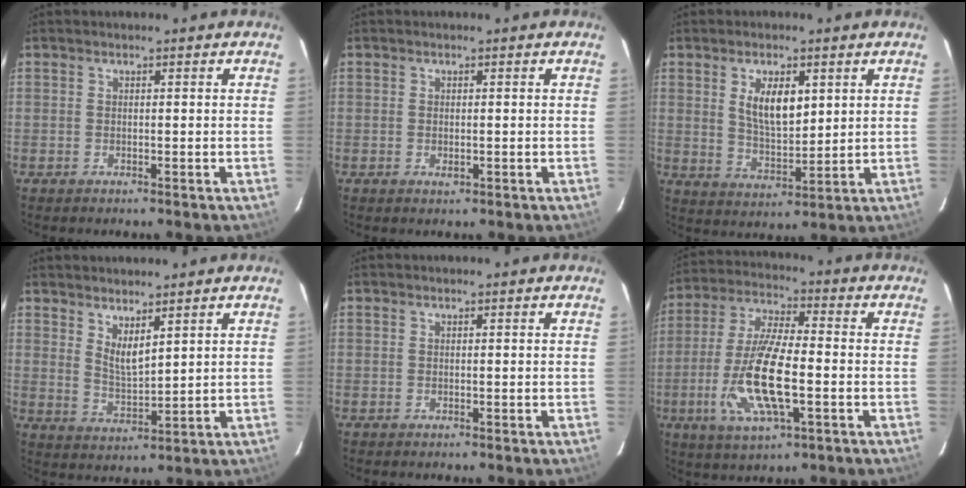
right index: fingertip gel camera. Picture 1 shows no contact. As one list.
[{"total": 1.1, "force": [-0.2, 0.6, 0.8], "torque": [-0.015, -0.001, -0.003]}, {"total": 7.4, "force": [3.1, 3.0, 6.0], "torque": [-0.106, -0.004, 0.066]}, {"total": 4.6, "force": [3.8, 0.5, 2.5], "torque": [-0.043, -0.016, 0.069]}, {"total": 0.0}, {"total": 15.2, "force": [-3.8, 4.1, 14.1], "torque": [-0.294, -0.010, -0.072]}]